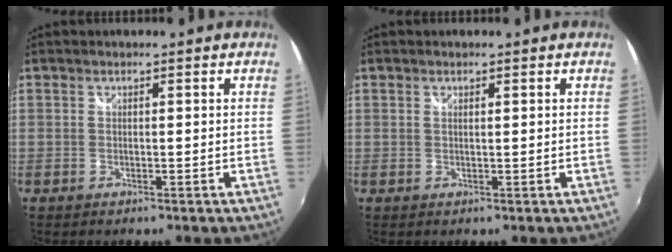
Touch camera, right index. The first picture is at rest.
{"total": 0.5, "force": [0.3, 0.1, 0.4], "torque": [-0.008, 0.001, 0.006]}